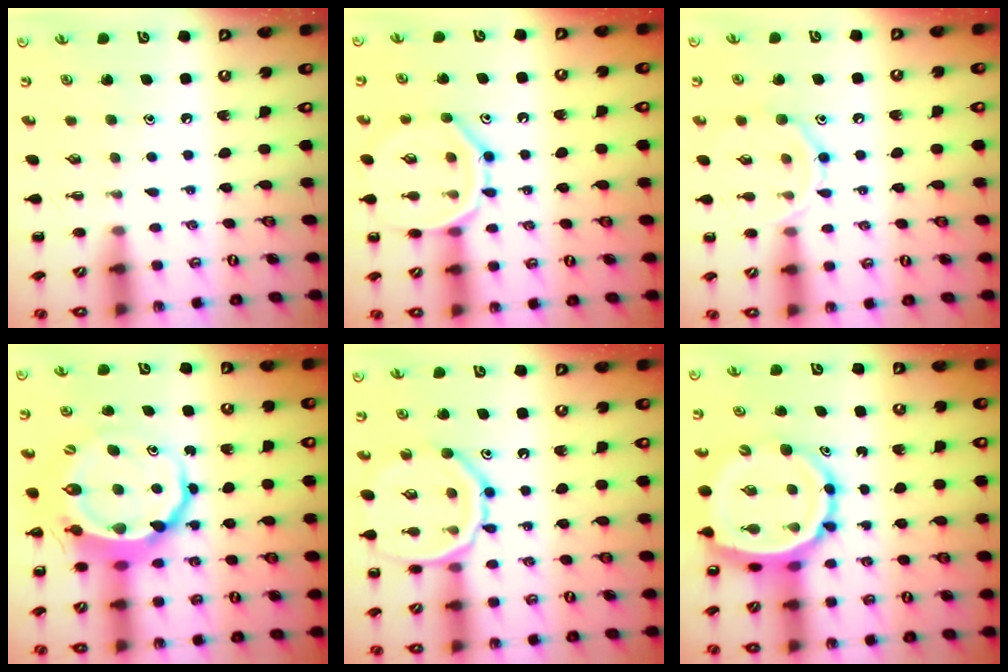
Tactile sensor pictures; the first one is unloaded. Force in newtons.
{"total": 12.4, "press": 12.3, "slide": 1.1}
{"total": 10.9, "press": 10.8, "slide": 1.1}
{"total": 9.9, "press": 9.6, "slide": 2.3}
{"total": 15.6, "press": 15.5, "slide": 2.0}
{"total": 10.8, "press": 10.2, "slide": 3.4}